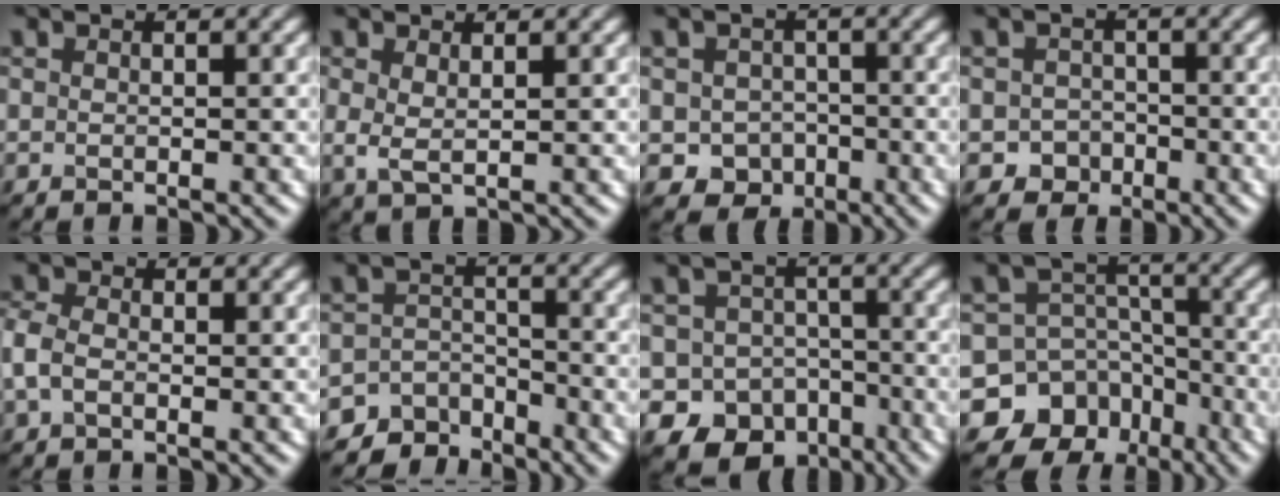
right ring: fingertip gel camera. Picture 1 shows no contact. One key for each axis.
{"total": 1.8, "fx": 0.8, "fy": 0.6, "fz": 1.5, "tx": -0.036, "ty": -0.005, "tz": 0.016}
{"total": 3.5, "fx": -1.0, "fy": 3.2, "fz": 1.2, "tx": -0.017, "ty": -0.008, "tz": -0.018}
{"total": 2.3, "fx": -0.9, "fy": 2.0, "fz": 0.4, "tx": 0.003, "ty": 0.002, "tz": -0.016}
{"total": 2.6, "fx": -0.4, "fy": 1.8, "fz": 1.8, "tx": -0.050, "ty": 0.006, "tz": -0.018}
{"total": 4.5, "fx": -3.8, "fy": 2.4, "fz": 0.2, "tx": 0.014, "ty": -0.002, "tz": -0.063}
{"total": 11.9, "fx": -7.0, "fy": 9.1, "fz": 3.0, "tx": -0.029, "ty": -0.036, "tz": -0.118}
{"total": 13.4, "fx": -7.7, "fy": 10.8, "fz": 2.3, "tx": -0.051, "ty": -0.031, "tz": -0.136}